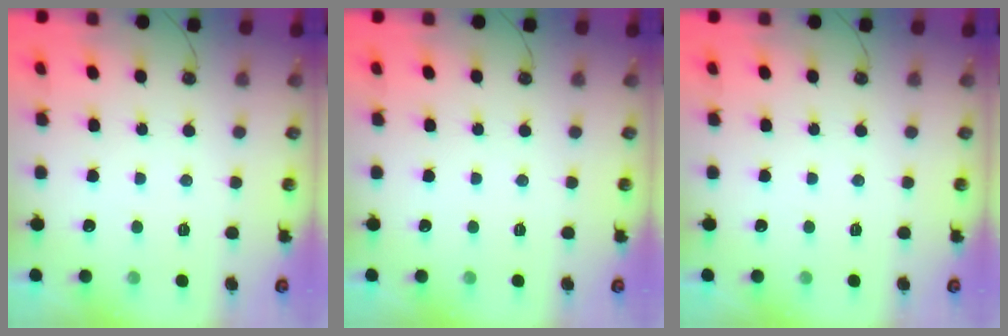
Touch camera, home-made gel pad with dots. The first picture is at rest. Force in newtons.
{"total": 0.0}
{"total": 0.0}